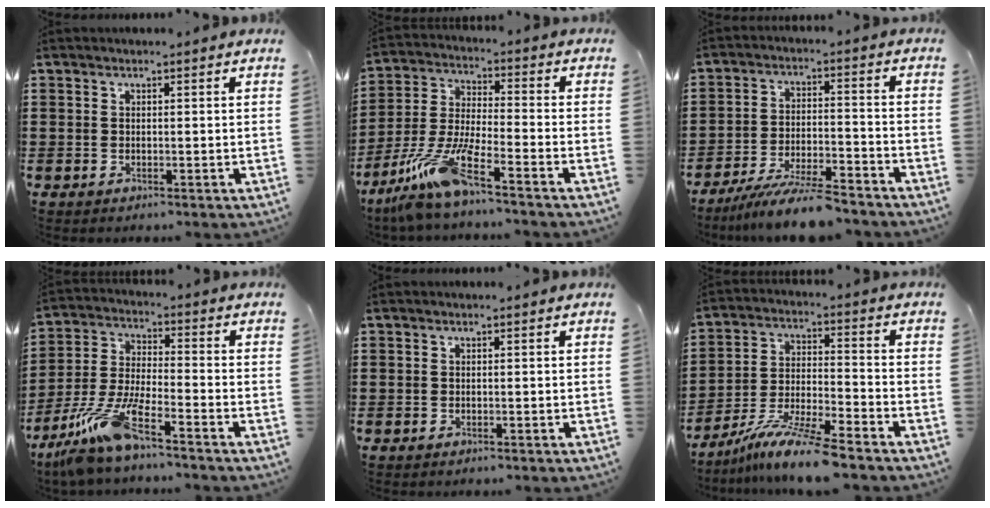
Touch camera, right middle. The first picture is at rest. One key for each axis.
{"total": 9.9, "fx": -7.3, "fy": 0.3, "fz": 6.7, "tx": -0.159, "ty": -0.018, "tz": -0.152}
{"total": 8.8, "fx": -7.9, "fy": 0.5, "fz": 3.7, "tx": -0.072, "ty": 0.005, "tz": -0.150}
{"total": 10.1, "fx": -7.6, "fy": 0.8, "fz": 6.6, "tx": -0.154, "ty": -0.011, "tz": -0.154}
{"total": 0.0}
{"total": 9.7, "fx": -8.3, "fy": -0.2, "fz": 4.9, "tx": -0.093, "ty": 0.001, "tz": -0.162}